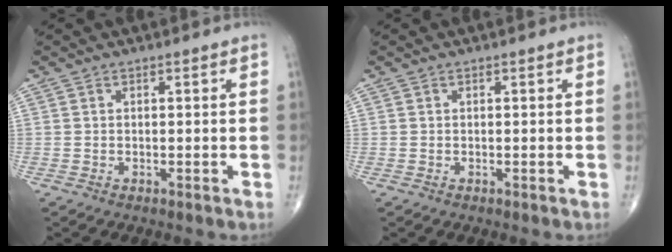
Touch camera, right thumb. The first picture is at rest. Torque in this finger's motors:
{"motor_torque": [-0.35, -0.34, -0.23, -0.23, 0.00]}